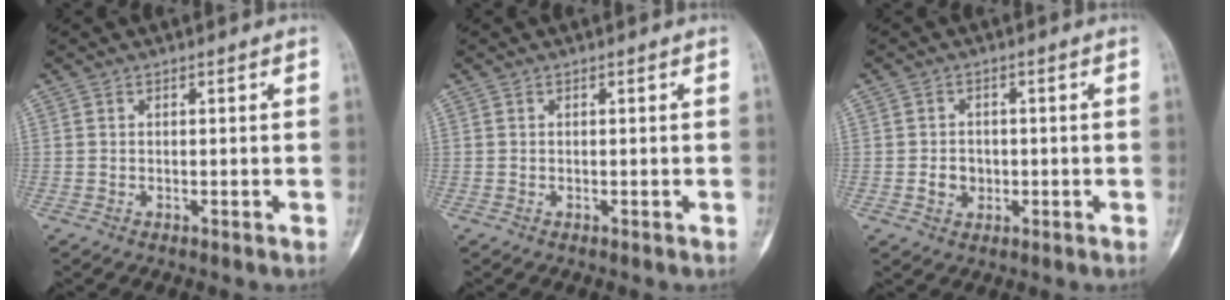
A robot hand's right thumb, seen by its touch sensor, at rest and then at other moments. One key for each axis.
{"total": 0.0}
{"total": 3.3, "fx": -0.6, "fy": 2.9, "fz": 1.5, "tx": -0.010, "ty": 0.006, "tz": -0.007}